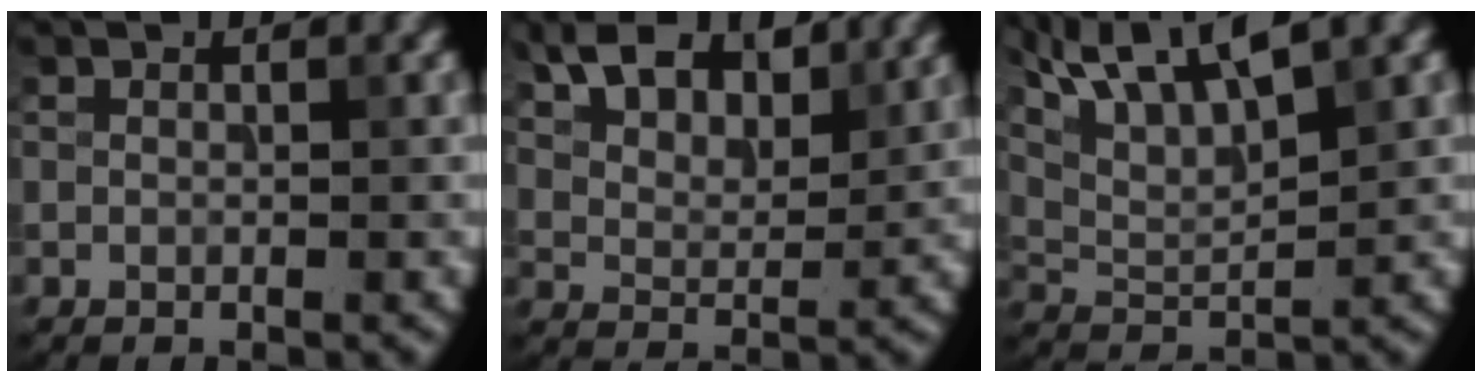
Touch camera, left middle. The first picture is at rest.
{"total": 6.5, "force": [4.6, 3.1, 3.4], "torque": [-0.072, 0.004, 0.077]}
{"total": 8.6, "force": [5.5, 2.4, 6.1], "torque": [-0.121, 0.018, 0.100]}